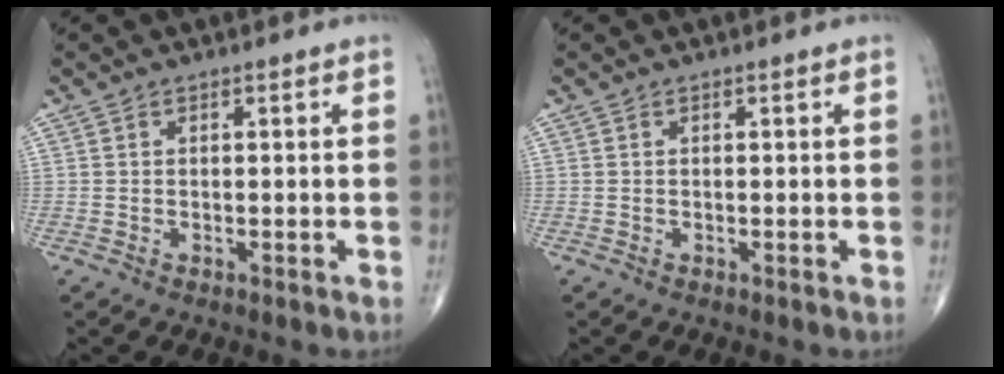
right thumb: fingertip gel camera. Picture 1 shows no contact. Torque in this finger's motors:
{"motor_torque": [-0.32, 0.38, -0.03, 0.03, 0.00]}